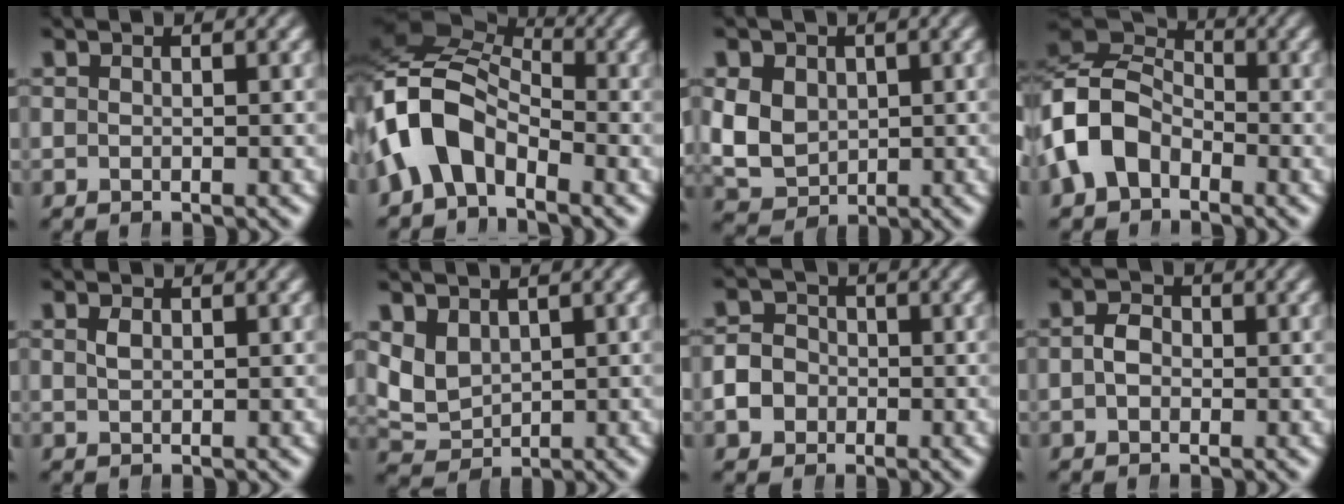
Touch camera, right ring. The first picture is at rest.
{"total": 9.2, "force": [0.0, 7.2, 5.6], "torque": [-0.153, -0.018, -0.004]}
{"total": 7.7, "force": [-0.5, 7.0, 3.2], "torque": [-0.094, -0.034, 0.006]}
{"total": 8.9, "force": [-0.7, 7.6, 4.5], "torque": [-0.117, -0.015, -0.018]}
{"total": 0.5, "force": [0.2, 0.2, 0.4], "torque": [-0.009, -0.005, 0.011]}
{"total": 5.8, "force": [0.2, 5.3, 2.4], "torque": [-0.083, -0.029, 0.018]}
{"total": 4.7, "force": [-1.2, 4.3, 1.5], "torque": [-0.033, -0.013, -0.019]}
{"total": 1.8, "force": [-0.5, 1.5, 0.9], "torque": [-0.021, -0.003, -0.009]}